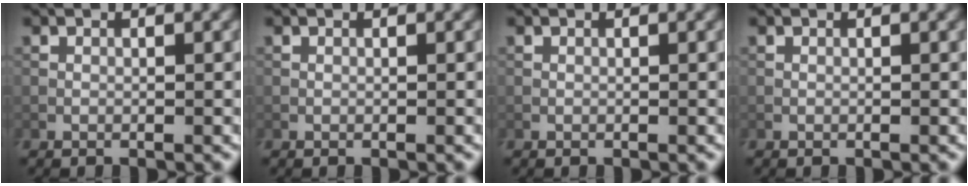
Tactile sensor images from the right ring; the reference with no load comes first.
{"total": 0.0}
{"total": 0.0}
{"total": 0.0}